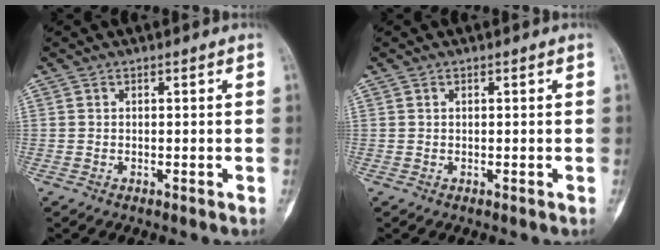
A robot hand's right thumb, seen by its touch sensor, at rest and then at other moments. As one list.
[{"total": 0.0}]